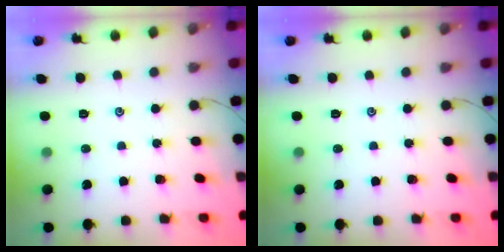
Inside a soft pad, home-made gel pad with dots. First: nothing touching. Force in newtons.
{"total": 0.0}